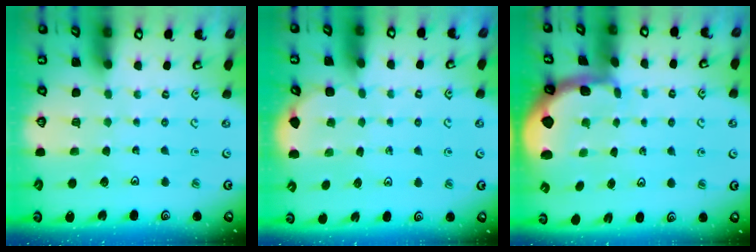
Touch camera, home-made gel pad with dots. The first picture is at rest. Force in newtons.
{"total": 2.1, "press": 1.8, "slide": 1.1}
{"total": 1.1, "press": 1.0, "slide": 0.4}